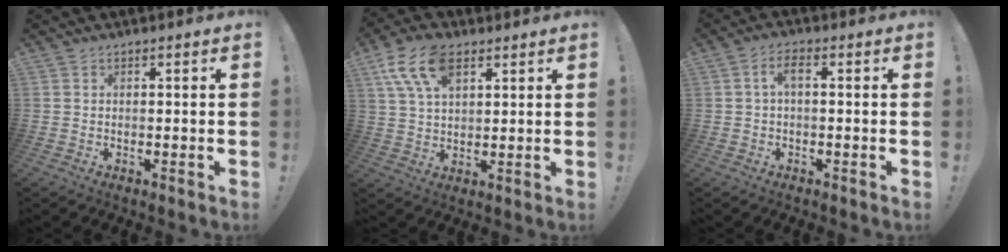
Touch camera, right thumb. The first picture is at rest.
{"total": 12.4, "force": [6.1, 6.9, 8.4], "torque": [-0.158, -0.006, 0.115]}
{"total": 3.8, "force": [0.1, 1.6, 3.4], "torque": [-0.077, 0.009, -0.001]}